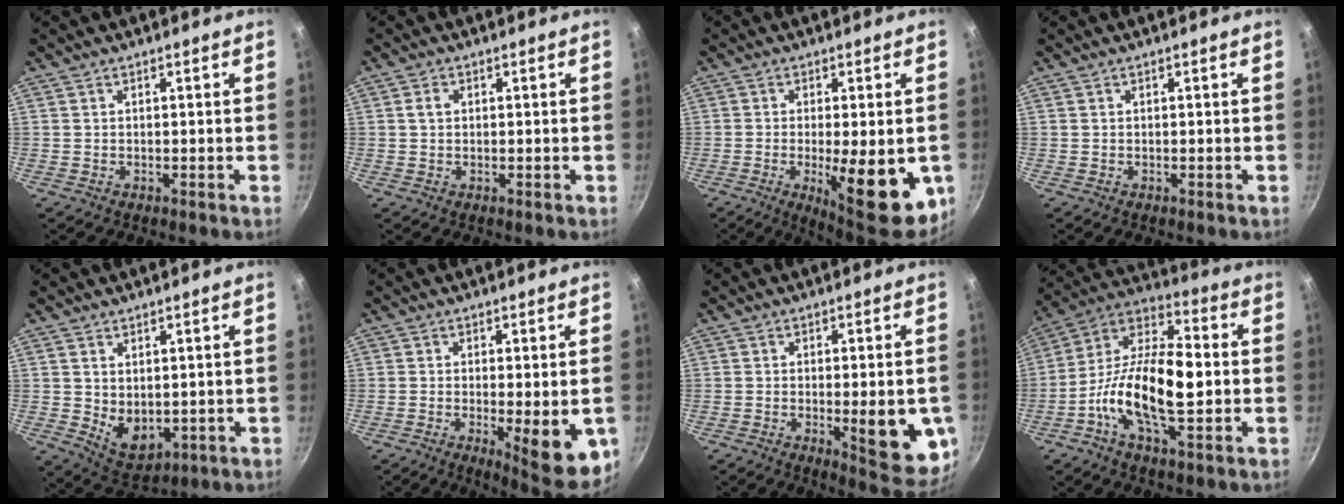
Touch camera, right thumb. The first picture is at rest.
{"total": 1.8, "force": [0.4, 1.3, 1.1], "torque": [-0.016, 0.005, 0.006]}
{"total": 16.2, "force": [-3.8, 5.3, 14.9], "torque": [-0.177, -0.004, -0.039]}
{"total": 0.0}
{"total": 6.6, "force": [0.9, 4.6, 4.7], "torque": [-0.061, -0.023, 0.034]}
{"total": 11.0, "force": [-2.5, 3.2, 10.3], "torque": [-0.124, -0.010, -0.023]}
{"total": 12.9, "force": [-2.5, 4.0, 12.0], "torque": [-0.123, -0.006, -0.025]}
{"total": 18.2, "force": [-2.3, 8.0, 16.2], "torque": [-0.287, 0.031, -0.065]}